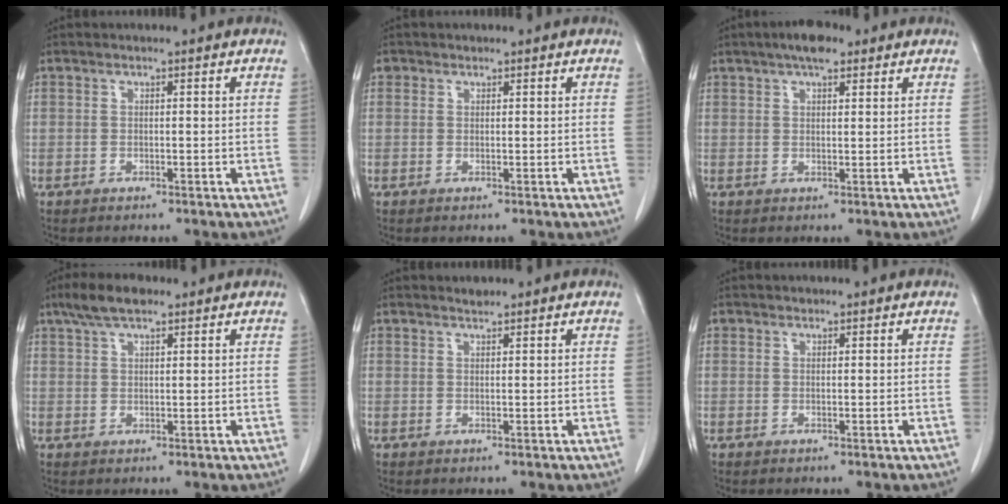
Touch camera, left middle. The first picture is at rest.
{"total": 0.9, "force": [0.6, 0.8, 0.1], "torque": [0.006, 0.003, 0.007]}
{"total": 4.6, "force": [3.1, 1.6, 3.0], "torque": [-0.055, 0.013, 0.048]}
{"total": 5.1, "force": [3.6, 1.7, 3.2], "torque": [-0.069, 0.017, 0.067]}
{"total": 0.9, "force": [0.9, 0.2, 0.1], "torque": [-0.012, -0.003, 0.017]}
{"total": 0.6, "force": [0.4, 0.4, 0.0], "torque": [-0.001, 0.002, 0.007]}